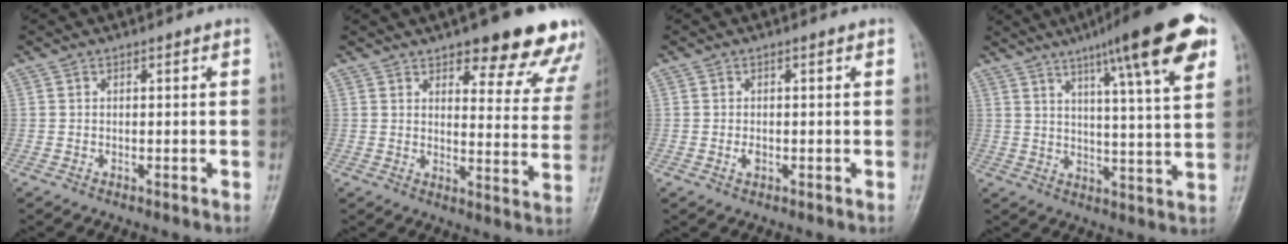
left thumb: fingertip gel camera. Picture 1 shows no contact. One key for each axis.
{"total": 18.6, "fx": 13.1, "fy": 6.2, "fz": 11.6, "tx": -0.090, "ty": -0.061, "tz": 0.151}
{"total": 1.2, "fx": -0.2, "fy": 0.7, "fz": 1.0, "tx": -0.014, "ty": 0.000, "tz": -0.001}
{"total": 18.8, "fx": 10.3, "fy": 2.7, "fz": 15.5, "tx": -0.209, "ty": -0.026, "tz": 0.144}